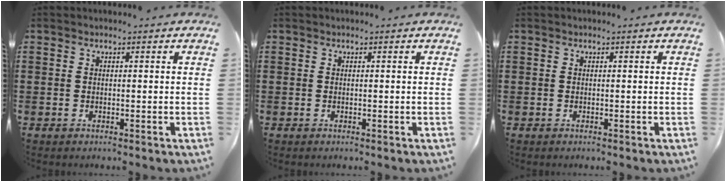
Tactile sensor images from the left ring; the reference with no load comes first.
{"total": 0.0}
{"total": 0.0}